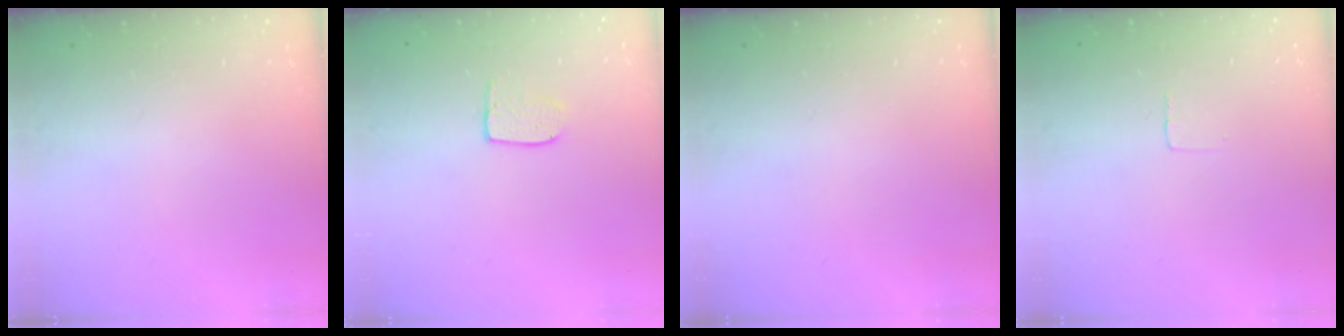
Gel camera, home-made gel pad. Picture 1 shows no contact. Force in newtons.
{"total": 6.0, "press": 6.0, "slide": 0.3}
{"total": 0.0}
{"total": 2.4, "press": 2.4, "slide": 0.1}